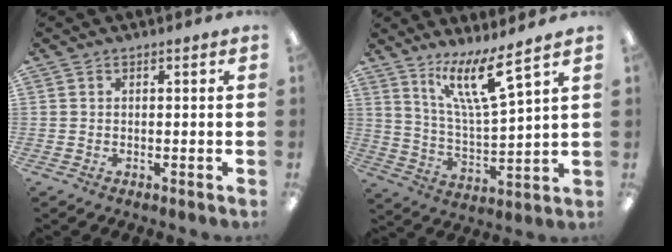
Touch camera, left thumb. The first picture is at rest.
{"total": 13.7, "force": [9.5, 2.2, 9.6], "torque": [-0.168, -0.059, 0.155]}